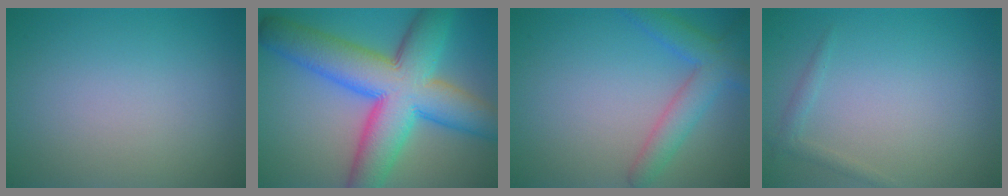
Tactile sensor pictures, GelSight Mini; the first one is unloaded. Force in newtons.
{"total": 12.8, "press": 12.8, "slide": 0.4}
{"total": 3.9, "press": 3.9, "slide": 0.2}
{"total": 1.1, "press": 1.1, "slide": 0.0}